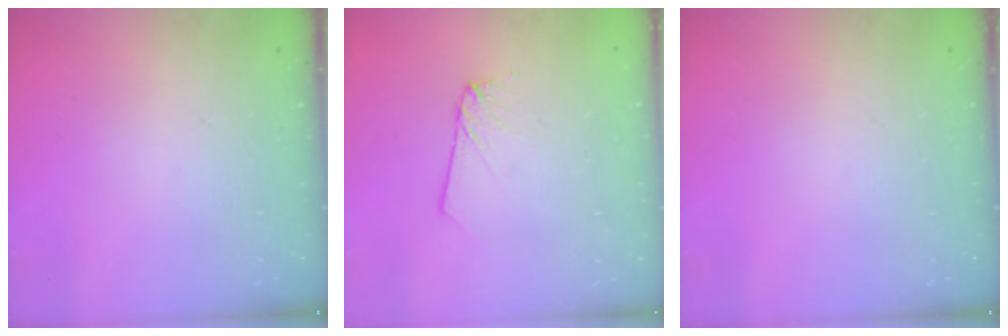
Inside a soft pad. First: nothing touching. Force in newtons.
{"total": 2.7, "press": 2.7, "slide": 0.2}
{"total": 0.0}